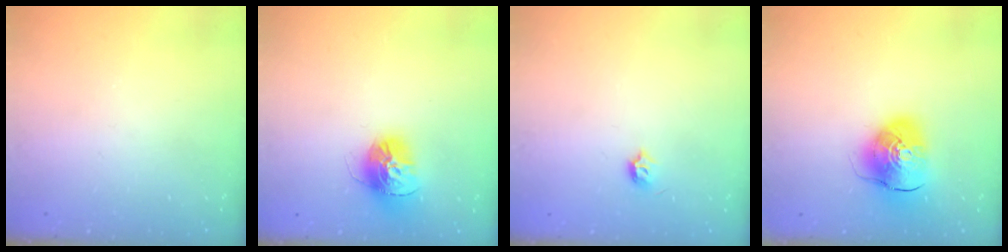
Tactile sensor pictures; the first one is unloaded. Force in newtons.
{"total": 14.6, "press": 14.6, "slide": 1.5}
{"total": 3.9, "press": 3.8, "slide": 0.7}
{"total": 11.8, "press": 11.7, "slide": 1.9}